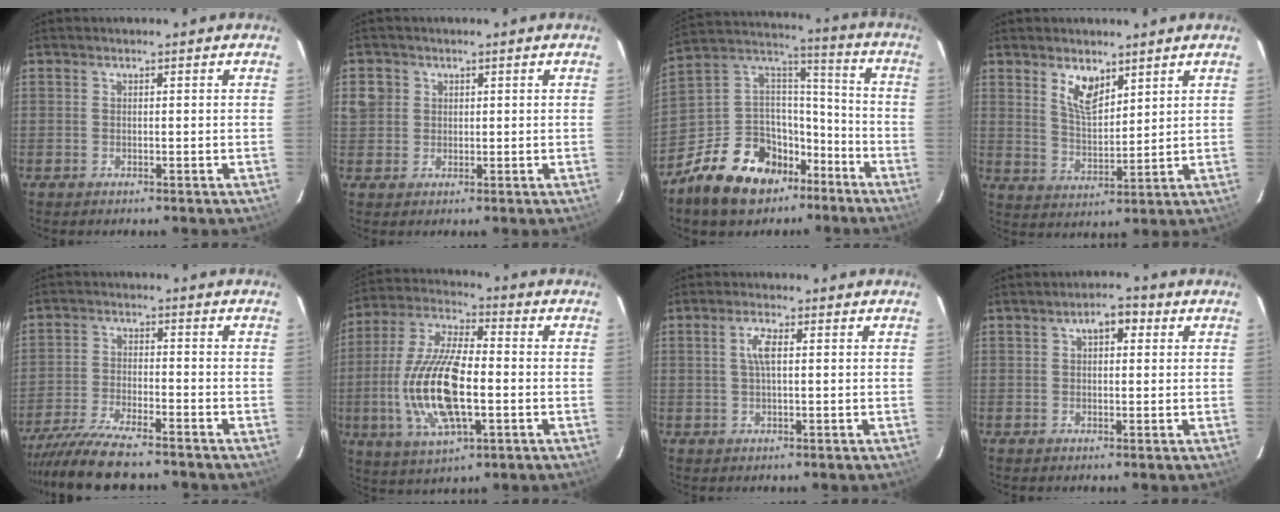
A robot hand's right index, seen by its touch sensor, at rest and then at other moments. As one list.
[{"total": 3.7, "force": [0.7, 3.6, 0.7], "torque": [-0.004, 0.014, 0.014]}, {"total": 19.1, "force": [-11.4, 12.4, 9.0], "torque": [-0.205, 0.053, -0.175]}, {"total": 6.5, "force": [4.2, 2.9, 4.1], "torque": [-0.071, -0.001, 0.082]}, {"total": 12.3, "force": [-10.9, 1.9, 5.5], "torque": [-0.134, -0.025, -0.191]}, {"total": 17.4, "force": [-3.0, 6.4, 15.9], "torque": [-0.329, -0.004, -0.056]}, {"total": 3.1, "force": [0.5, 0.8, 2.9], "torque": [-0.060, 0.004, 0.011]}, {"total": 3.9, "force": [1.3, 2.1, 3.0], "torque": [-0.046, 0.017, 0.020]}]